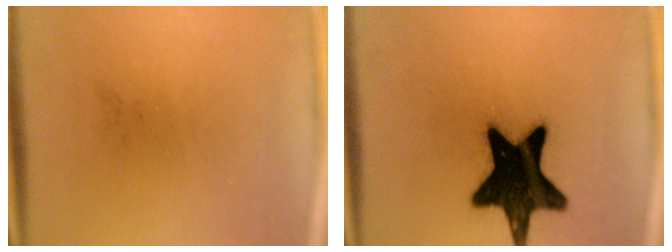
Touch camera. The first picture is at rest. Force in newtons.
{"total": 19.6}